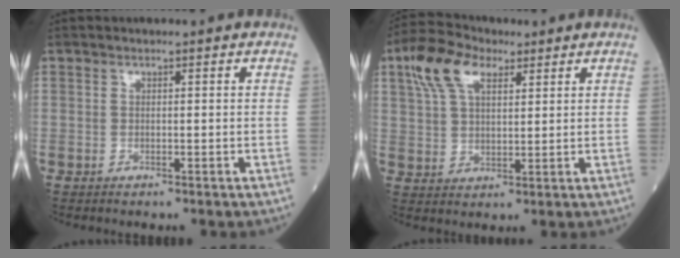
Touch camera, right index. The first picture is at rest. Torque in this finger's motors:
{"motor_torque": [0.54, 0.47, 0.38, 0.10]}